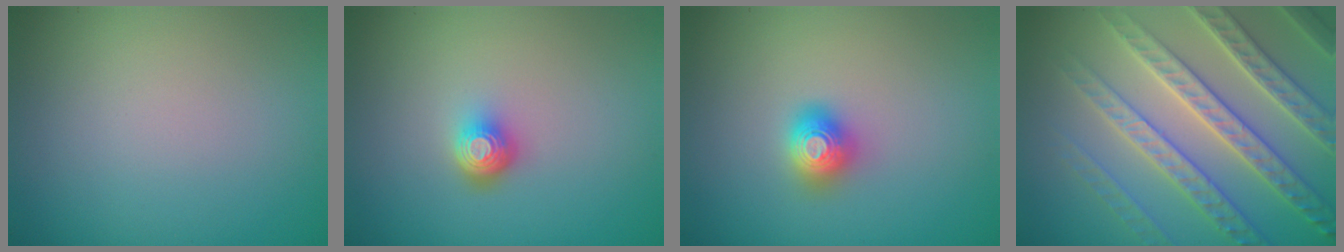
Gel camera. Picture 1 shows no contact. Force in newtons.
{"total": 2.2, "press": 1.5, "slide": 1.6}
{"total": 1.6, "press": 1.6, "slide": 0.2}
{"total": 7.1, "press": 6.8, "slide": 1.8}